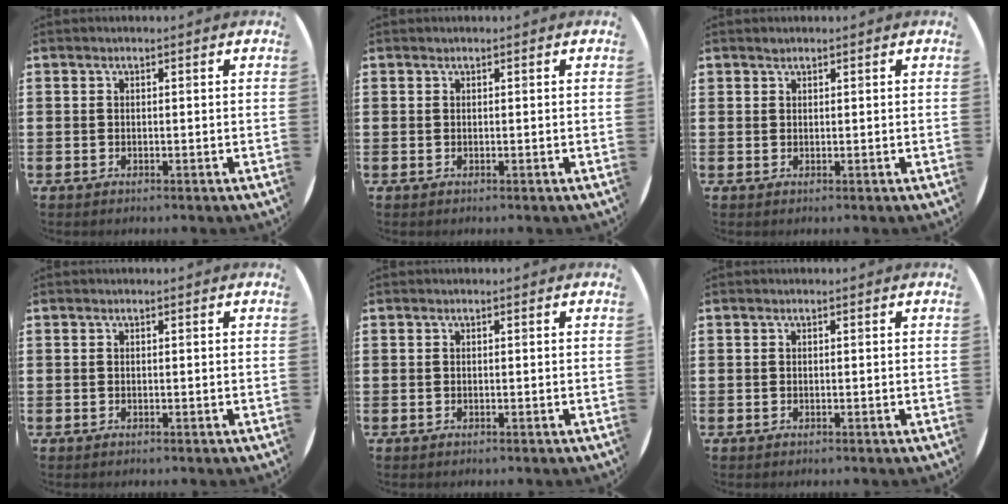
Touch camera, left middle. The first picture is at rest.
{"total": 0.0}
{"total": 0.6, "force": [0.6, 0.2, -0.1], "torque": [0.010, 0.000, 0.009]}
{"total": 0.0}
{"total": 0.0}
{"total": 0.0}